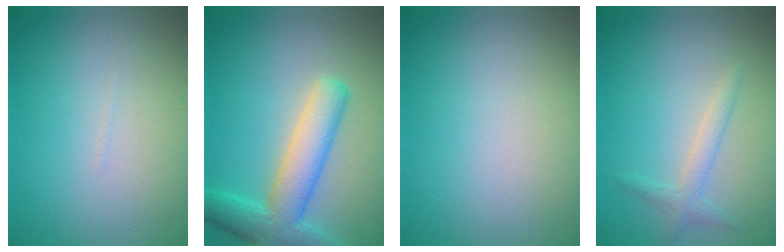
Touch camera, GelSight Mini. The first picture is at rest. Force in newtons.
{"total": 5.9, "press": 5.9, "slide": 0.4}
{"total": 0.0}
{"total": 1.6, "press": 1.6, "slide": 0.1}